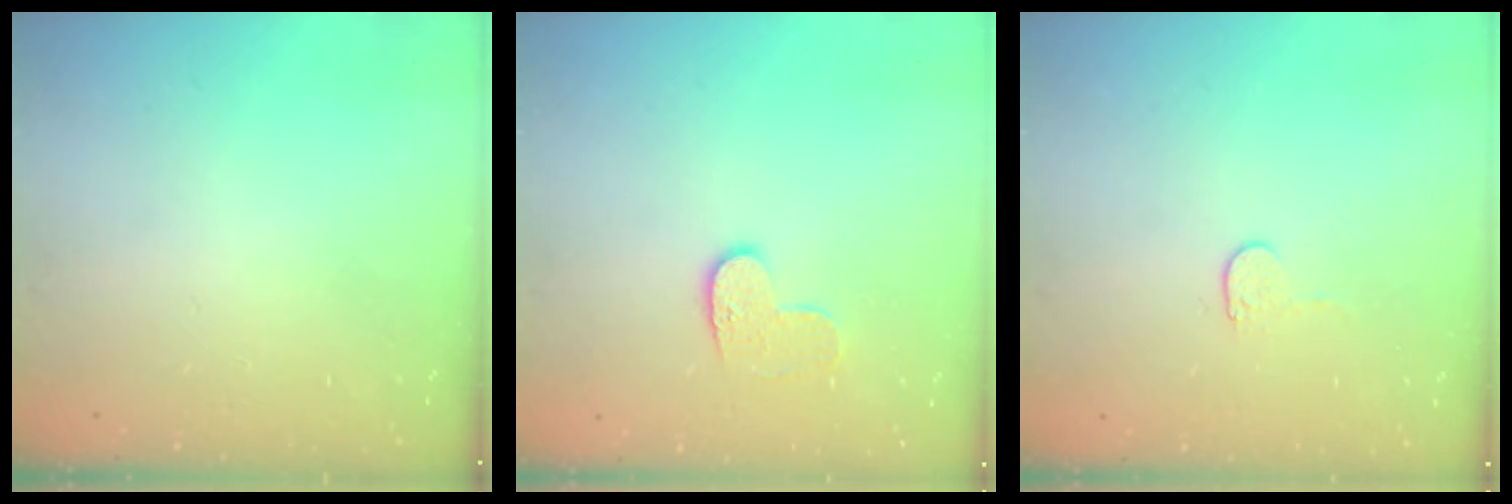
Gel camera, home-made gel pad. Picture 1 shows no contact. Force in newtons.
{"total": 6.8, "press": 6.8, "slide": 0.1}
{"total": 4.0, "press": 4.0, "slide": 0.3}